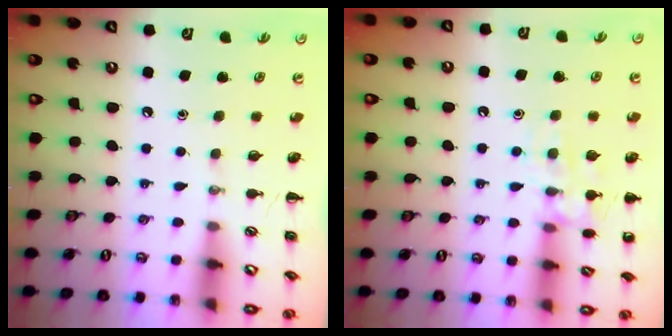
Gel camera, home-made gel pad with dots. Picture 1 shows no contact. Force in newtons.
{"total": 10.4, "press": 10.3, "slide": 0.5}